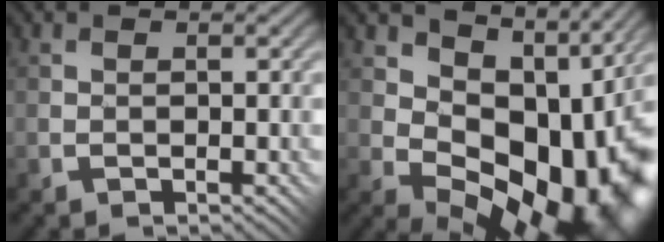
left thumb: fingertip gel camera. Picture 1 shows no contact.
{"total": 13.4, "force": [3.1, 8.5, 9.9], "torque": [-0.128, -0.009, 0.076]}